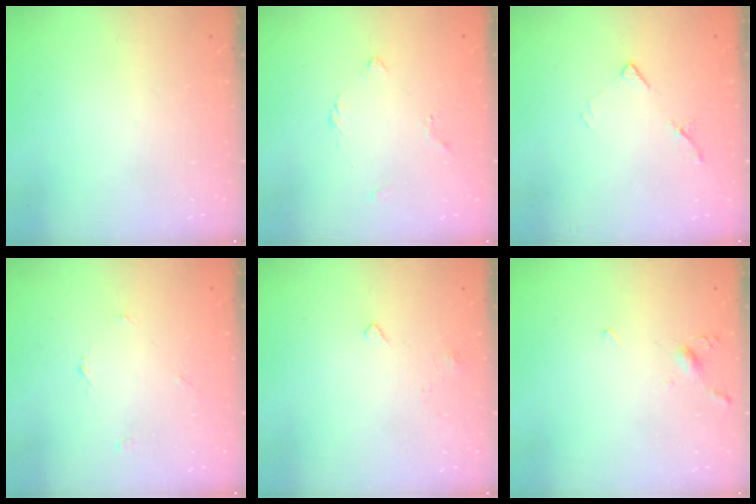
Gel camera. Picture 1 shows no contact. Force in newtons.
{"total": 2.4, "press": 2.3, "slide": 0.6}
{"total": 6.4, "press": 6.4, "slide": 0.7}
{"total": 3.0, "press": 2.9, "slide": 0.4}
{"total": 2.8, "press": 2.8, "slide": 0.4}
{"total": 4.0, "press": 4.0, "slide": 0.7}